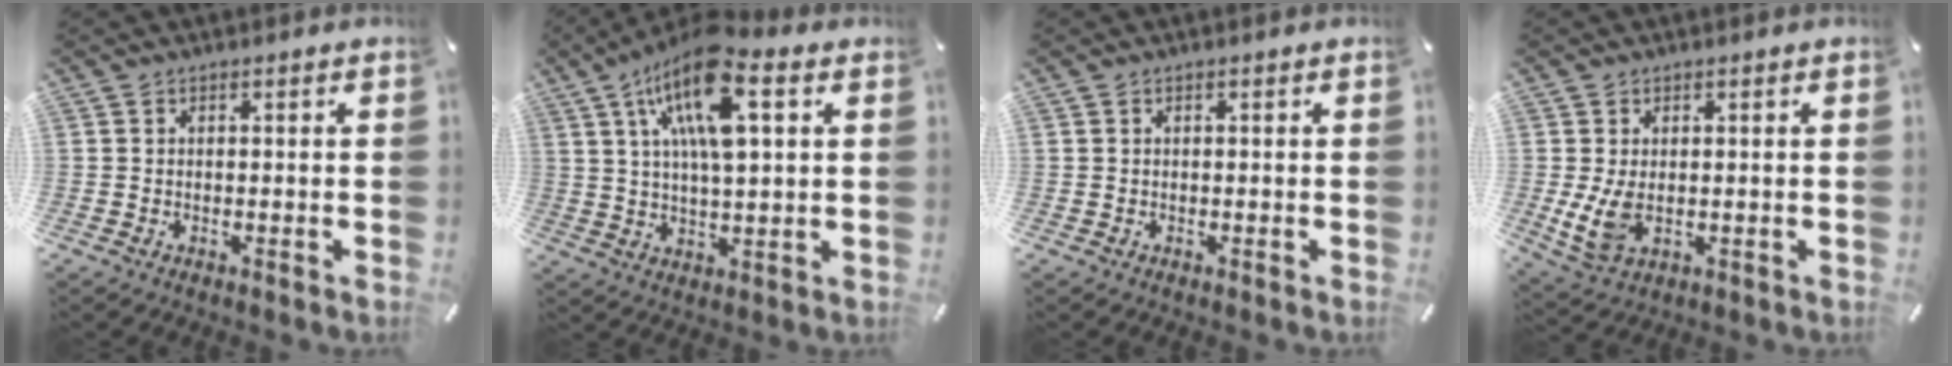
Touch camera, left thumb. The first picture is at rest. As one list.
[{"total": 16.1, "force": [7.0, 5.7, 13.4], "torque": [-0.267, -0.011, 0.115]}, {"total": 0.0}, {"total": 5.9, "force": [0.4, 4.0, 4.3], "torque": [-0.096, -0.006, 0.007]}]